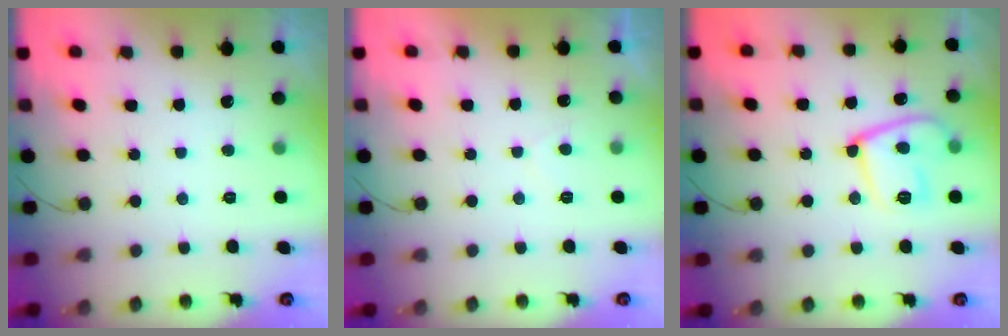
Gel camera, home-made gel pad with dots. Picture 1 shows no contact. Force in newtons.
{"total": 1.7, "press": 1.5, "slide": 0.7}
{"total": 13.3, "press": 13.2, "slide": 1.3}